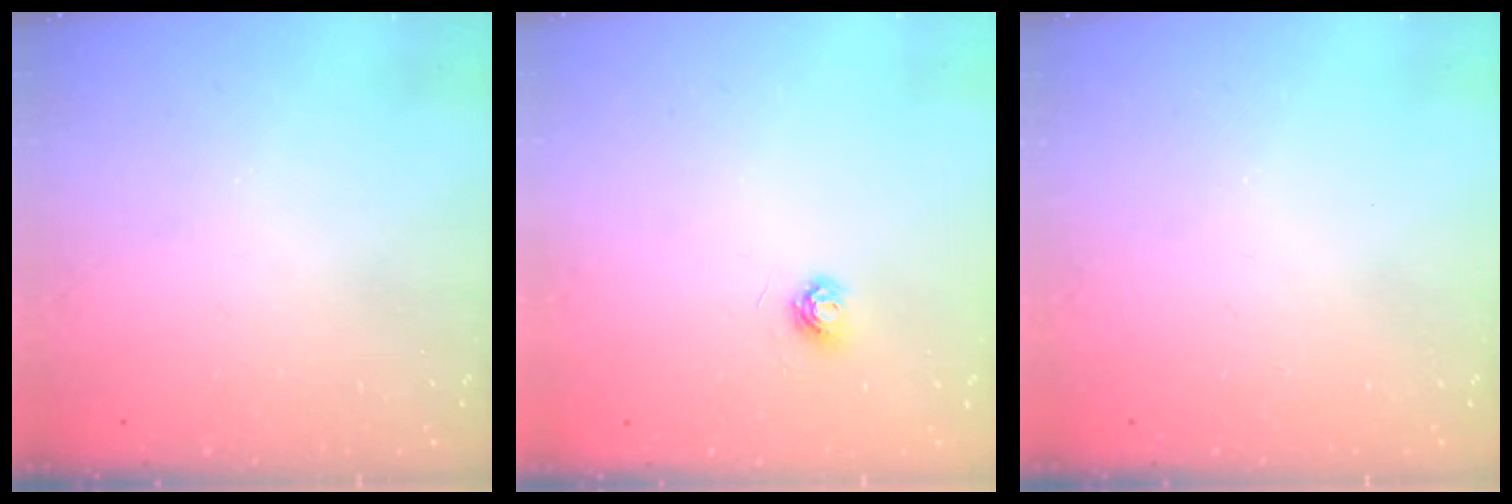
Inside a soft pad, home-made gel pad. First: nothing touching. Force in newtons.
{"total": 4.5, "press": 4.5, "slide": 0.5}
{"total": 0.0}